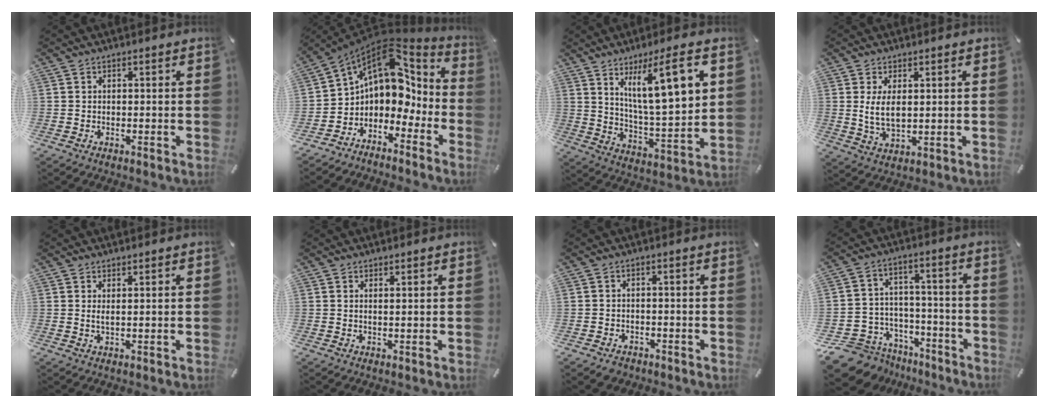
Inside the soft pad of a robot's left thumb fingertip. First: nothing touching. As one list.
[{"total": 10.6, "force": [4.1, 7.9, 5.7], "torque": [-0.096, -0.048, 0.071]}, {"total": 16.1, "force": [8.1, 4.2, 13.2], "torque": [-0.212, -0.029, 0.126]}, {"total": 6.5, "force": [1.2, 3.3, 5.4], "torque": [-0.121, -0.006, 0.015]}, {"total": 1.6, "force": [0.7, 0.2, 1.4], "torque": [-0.030, -0.001, 0.012]}, {"total": 1.1, "force": [0.6, 0.0, 0.9], "torque": [-0.017, -0.003, 0.011]}, {"total": 2.3, "force": [-1.8, 1.4, 0.6], "torque": [-0.010, 0.010, -0.037]}, {"total": 11.1, "force": [-7.1, 8.2, 2.2], "torque": [-0.045, 0.046, -0.120]}]